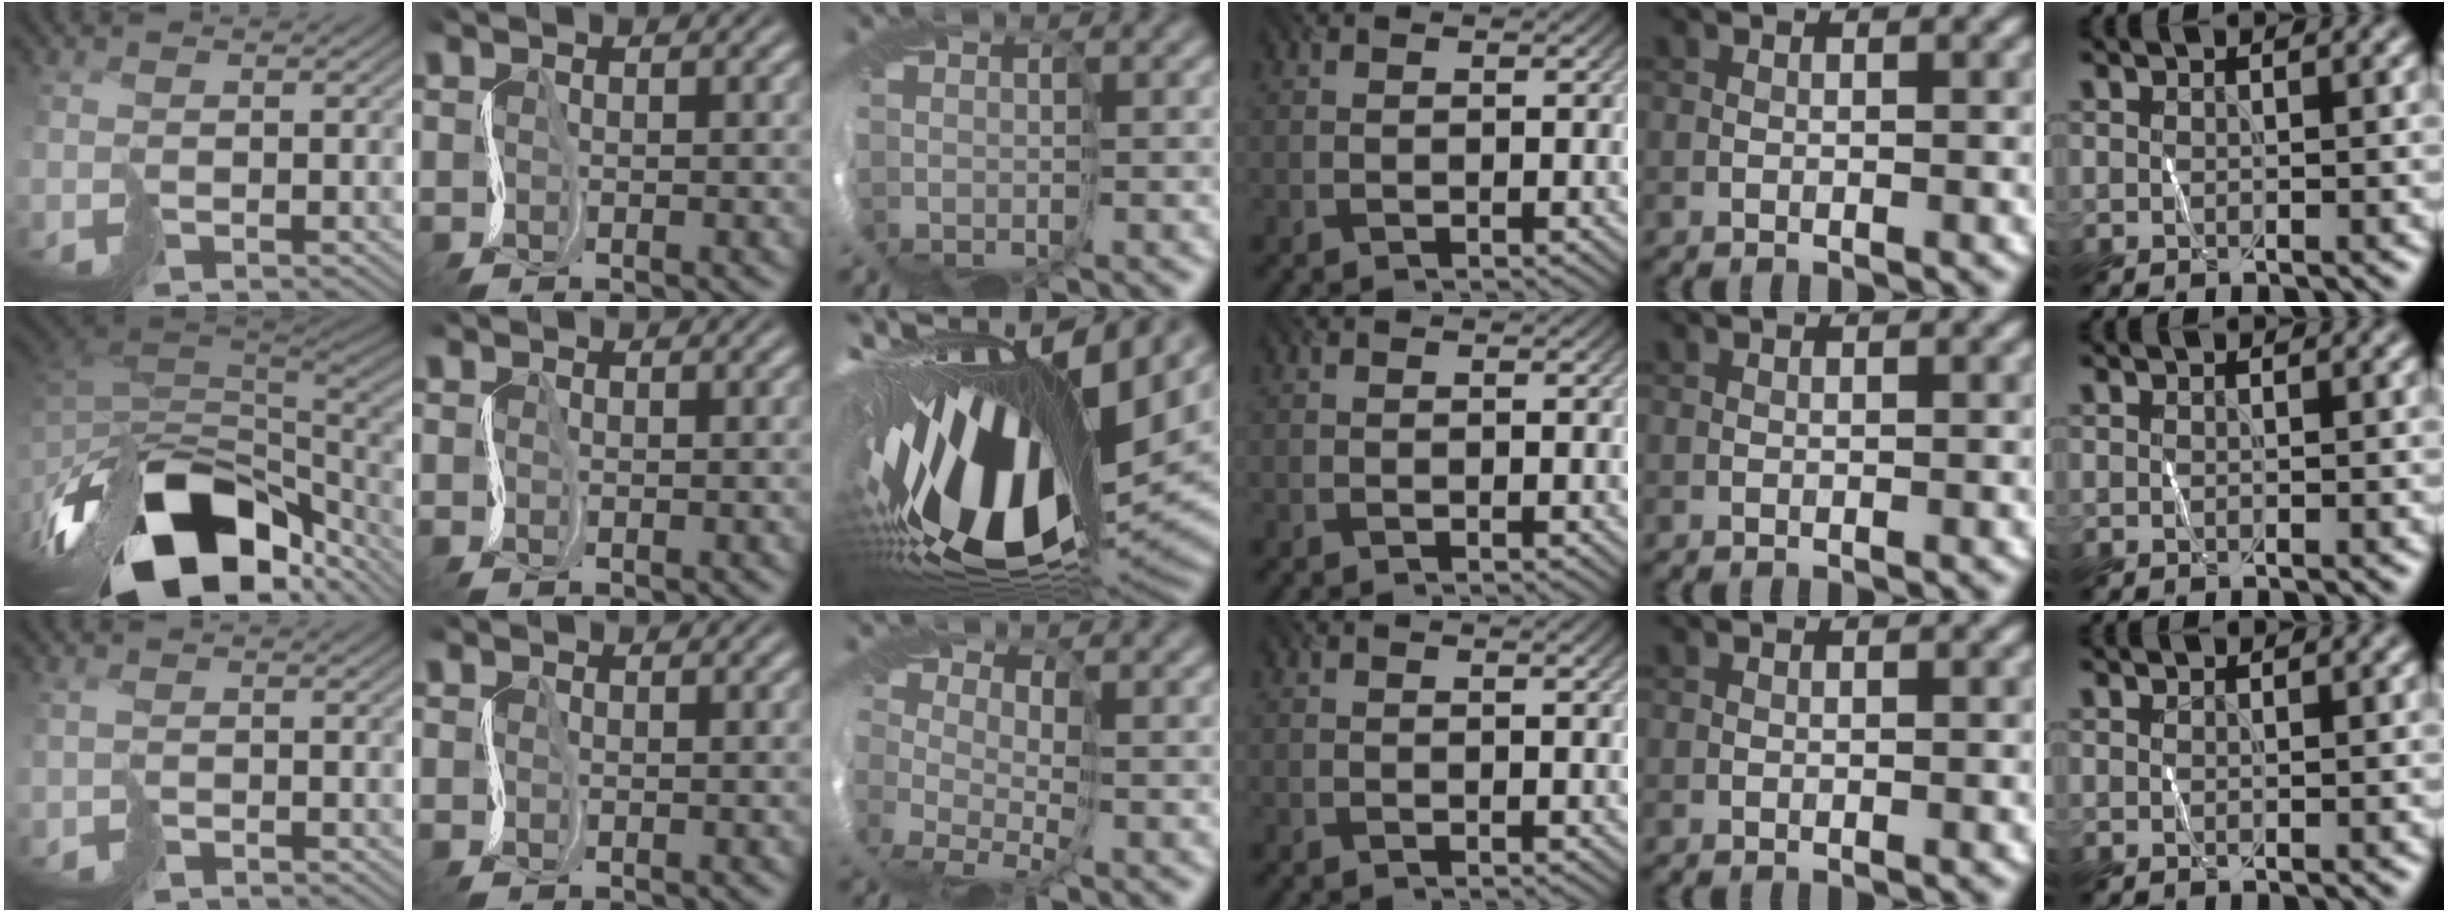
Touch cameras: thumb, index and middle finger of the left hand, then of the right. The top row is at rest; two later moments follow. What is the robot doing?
{"motion": "cut", "object": "paper"}